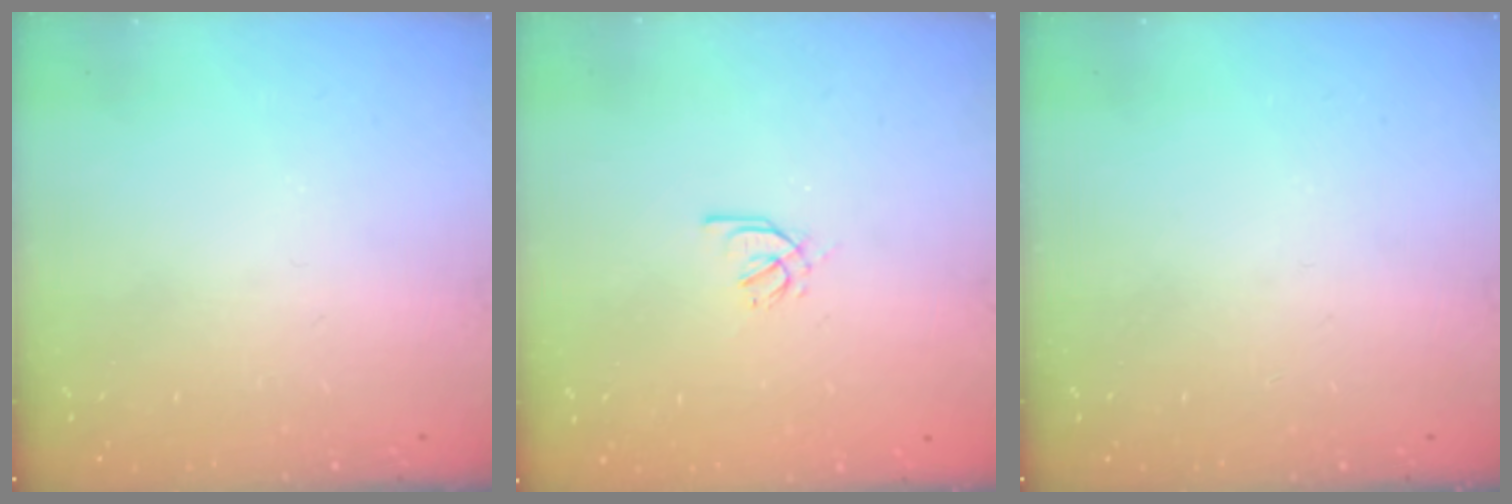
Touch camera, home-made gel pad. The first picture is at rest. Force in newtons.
{"total": 2.1, "press": 2.0, "slide": 0.7}
{"total": 0.0}